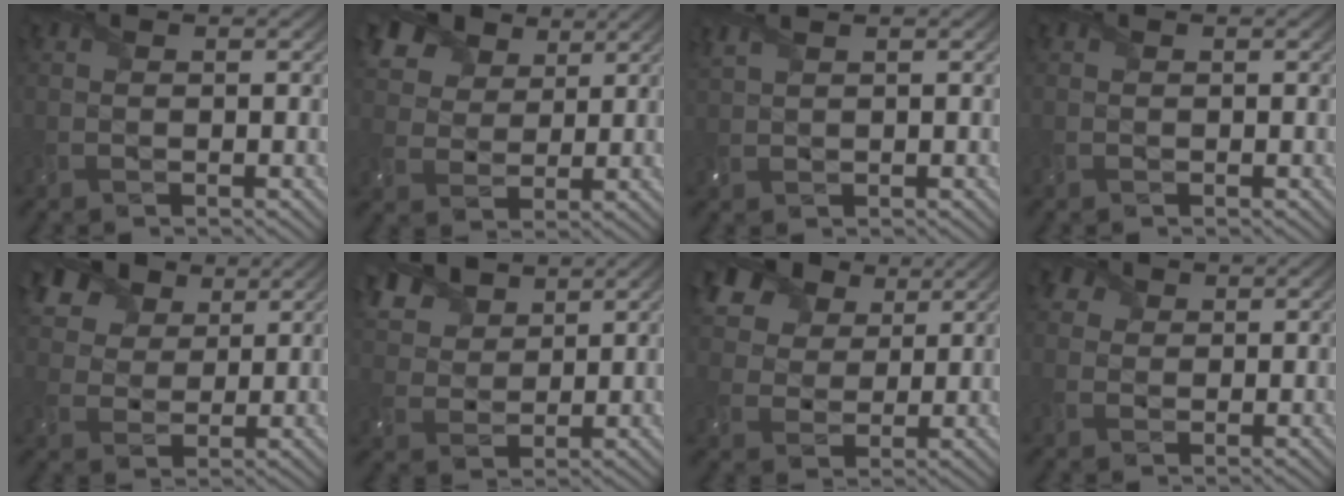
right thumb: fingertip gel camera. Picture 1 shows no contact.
{"total": 10.2, "force": [6.3, 6.4, 4.8], "torque": [-0.151, 0.010, 0.117]}
{"total": 2.1, "force": [1.7, 0.4, 1.2], "torque": [-0.033, 0.008, 0.040]}
{"total": 0.0}
{"total": 10.7, "force": [6.7, 6.7, 5.0], "torque": [-0.158, 0.009, 0.124]}
{"total": 8.5, "force": [5.9, 4.5, 4.1], "torque": [-0.123, 0.017, 0.114]}
{"total": 13.6, "force": [8.1, 8.6, 6.6], "torque": [-0.180, 0.022, 0.153]}
{"total": 3.2, "force": [1.9, 2.3, 1.1], "torque": [-0.031, -0.001, 0.037]}